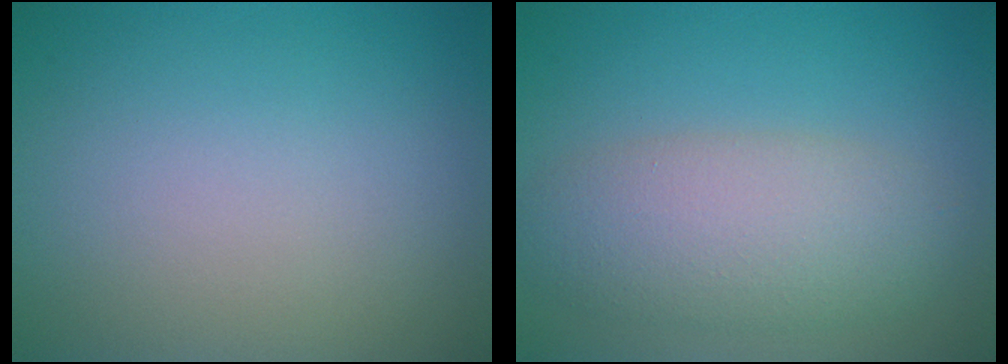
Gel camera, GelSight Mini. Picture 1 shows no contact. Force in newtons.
{"total": 5.4, "press": 5.4, "slide": 0.4}